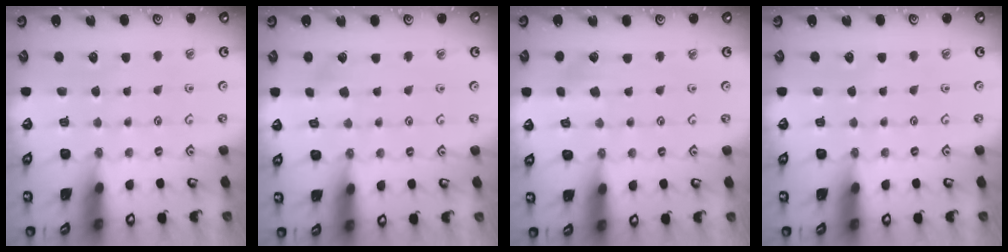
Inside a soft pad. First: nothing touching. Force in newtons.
{"total": 2.6, "press": 2.6, "slide": 0.2}
{"total": 1.4, "press": 1.4, "slide": 0.2}
{"total": 0.0}